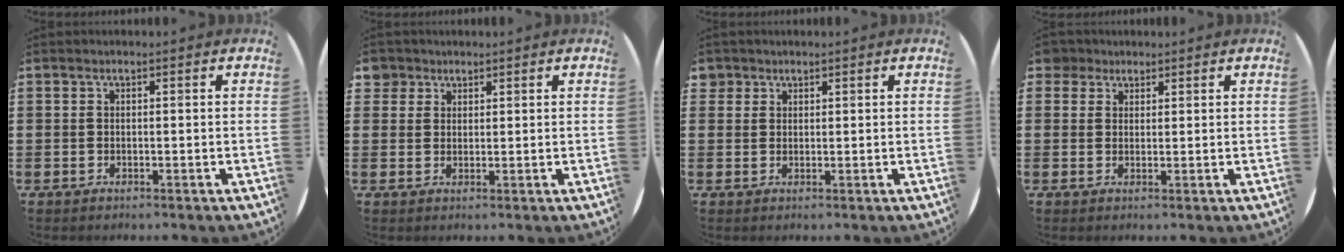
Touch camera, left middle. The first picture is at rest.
{"total": 2.7, "force": [2.0, 1.8, 0.0], "torque": [0.000, 0.006, 0.037]}
{"total": 1.6, "force": [1.3, 0.9, 0.0], "torque": [0.007, 0.002, 0.024]}
{"total": 2.8, "force": [2.2, 1.7, 0.0], "torque": [-0.001, 0.008, 0.041]}